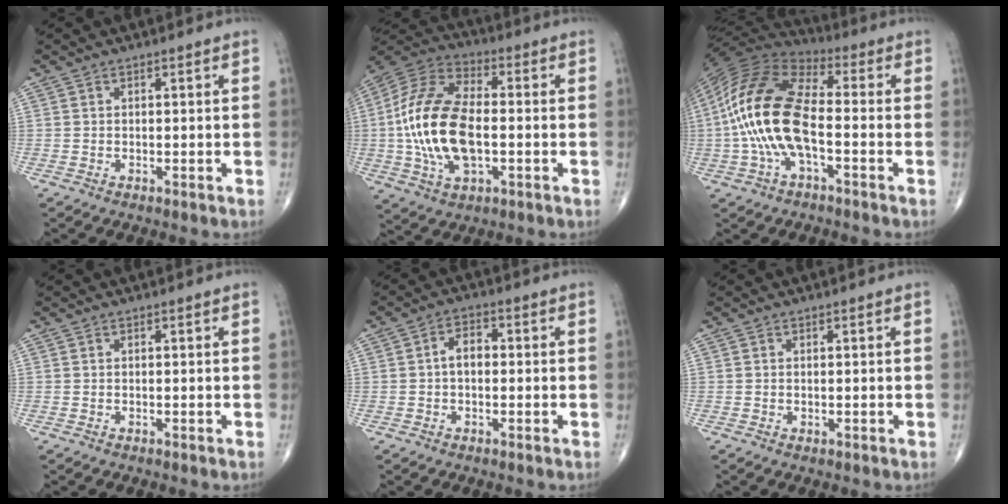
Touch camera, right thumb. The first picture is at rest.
{"total": 19.4, "force": [-1.5, 10.1, 16.5], "torque": [-0.339, 0.020, -0.029]}
{"total": 18.1, "force": [-2.4, 8.3, 15.9], "torque": [-0.332, 0.032, -0.051]}
{"total": 0.0}
{"total": 4.0, "force": [-0.2, 2.6, 3.1], "torque": [-0.042, 0.017, -0.011]}
{"total": 0.0}